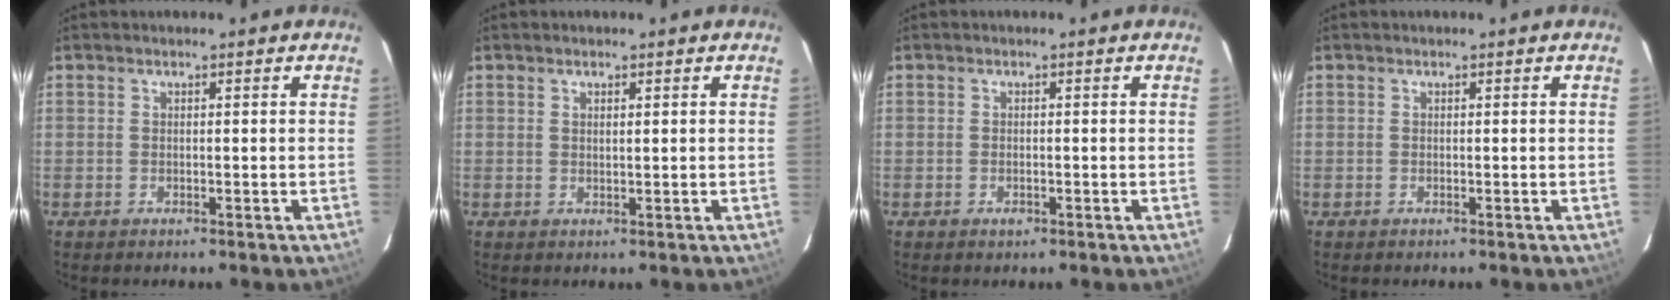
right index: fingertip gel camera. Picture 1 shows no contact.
{"total": 1.0, "force": [0.6, 0.0, 0.8], "torque": [-0.015, 0.001, 0.011]}
{"total": 1.2, "force": [-0.6, 0.8, 0.6], "torque": [-0.010, 0.000, -0.010]}
{"total": 0.0}